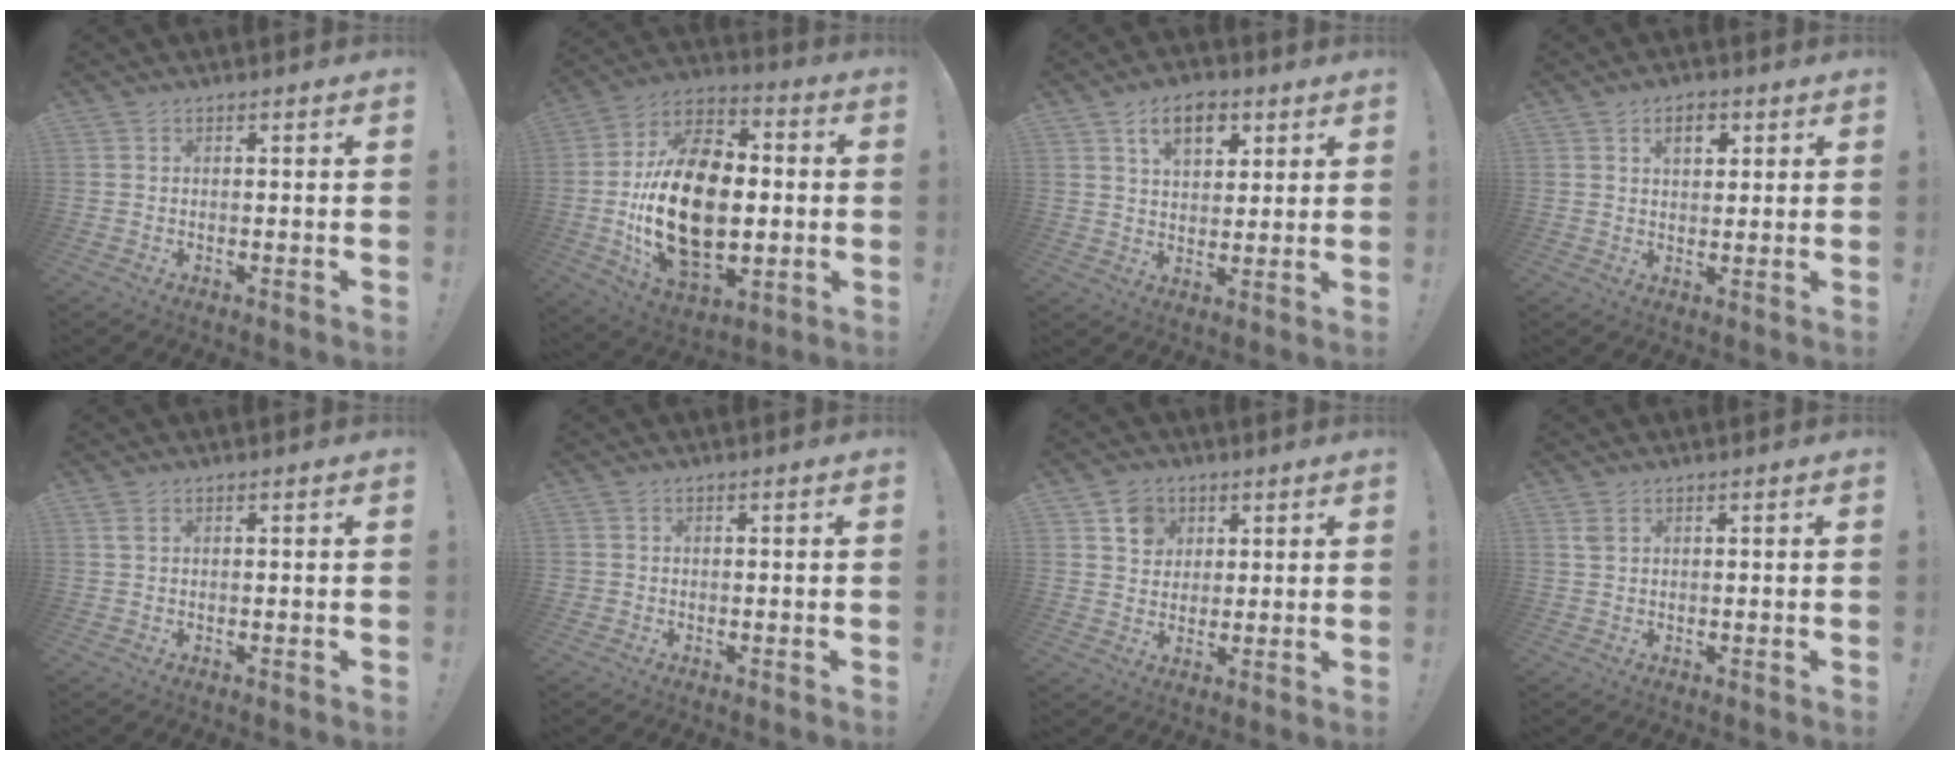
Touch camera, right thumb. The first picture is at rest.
{"total": 27.2, "force": [-1.4, 17.2, 21.0], "torque": [-0.391, 0.007, -0.014]}
{"total": 10.4, "force": [5.3, 6.3, 6.4], "torque": [-0.092, -0.011, 0.094]}
{"total": 5.5, "force": [2.5, 3.2, 3.7], "torque": [-0.041, -0.005, 0.040]}
{"total": 1.4, "force": [0.7, 0.6, 1.1], "torque": [-0.022, 0.002, 0.013]}
{"total": 0.9, "force": [-0.1, 0.9, 0.0], "torque": [-0.007, 0.006, 0.000]}
{"total": 7.9, "force": [3.6, 6.8, 1.9], "torque": [-0.020, -0.018, 0.070]}
{"total": 1.8, "force": [1.0, 1.0, 1.1], "torque": [-0.022, 0.002, 0.018]}